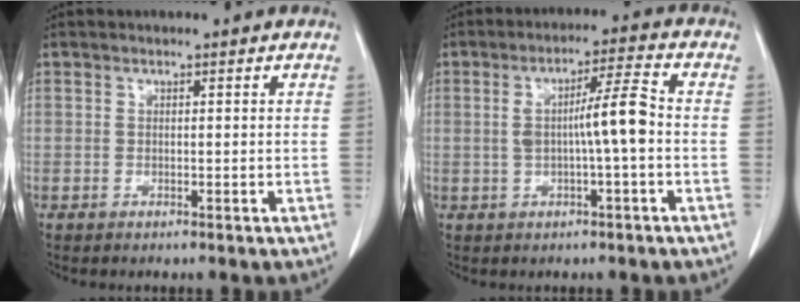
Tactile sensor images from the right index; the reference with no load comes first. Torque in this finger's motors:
{"motor_torque": [1.05, -0.08, 0.34, 0.10]}